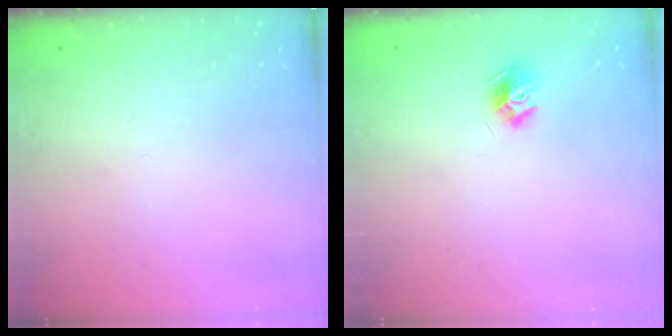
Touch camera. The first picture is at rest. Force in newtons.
{"total": 7.8, "press": 7.8, "slide": 0.2}